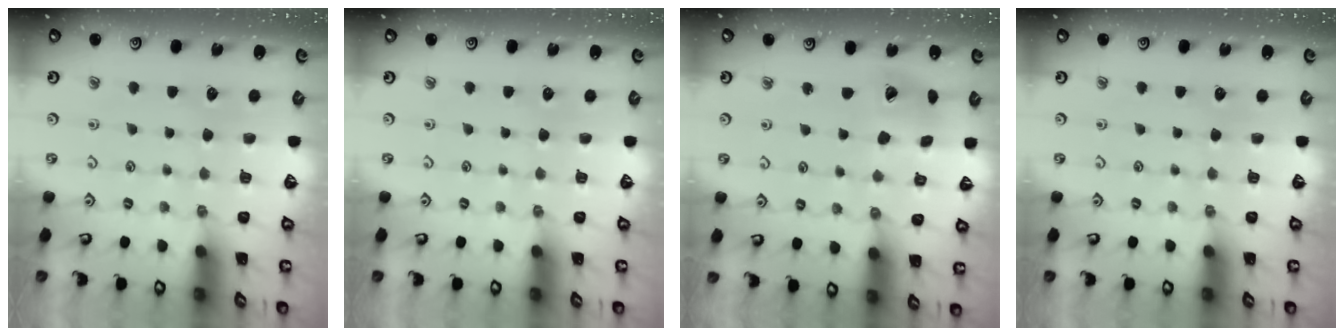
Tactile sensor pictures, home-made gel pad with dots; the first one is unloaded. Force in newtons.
{"total": 0.0}
{"total": 10.4, "press": 10.4, "slide": 1.3}
{"total": 0.0}